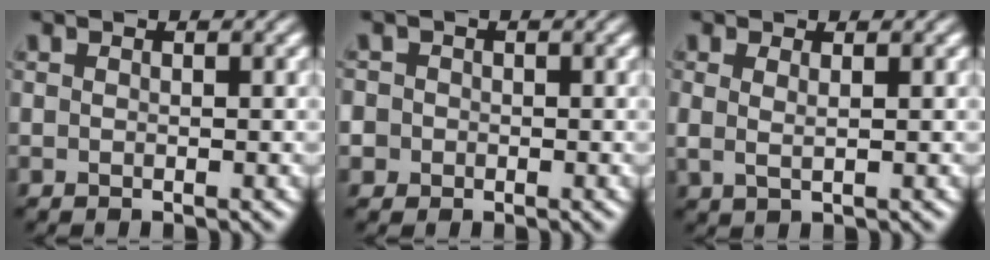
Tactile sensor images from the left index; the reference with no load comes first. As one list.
[{"total": 2.8, "force": [-0.6, 2.7, 0.5], "torque": [0.004, 0.014, -0.038]}, {"total": 1.1, "force": [0.4, 0.2, 1.0], "torque": [-0.018, -0.007, 0.011]}]